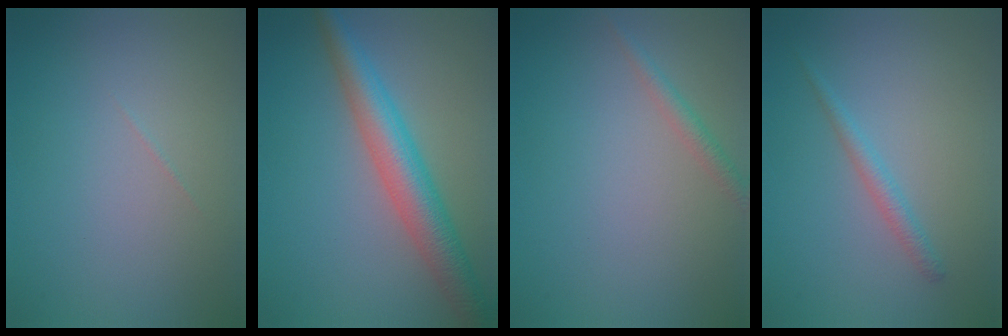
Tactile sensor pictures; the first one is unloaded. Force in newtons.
{"total": 5.5, "press": 5.5, "slide": 0.1}
{"total": 1.3, "press": 1.3, "slide": 0.0}
{"total": 1.4, "press": 1.4, "slide": 0.1}